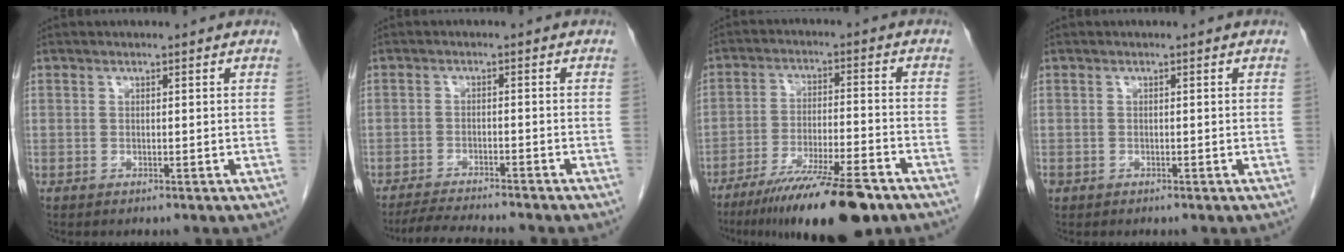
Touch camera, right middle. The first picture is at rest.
{"total": 7.2, "force": [-6.7, 0.0, 2.7], "torque": [-0.042, -0.016, -0.108]}
{"total": 15.8, "force": [-11.5, 1.9, 10.7], "torque": [-0.162, -0.032, -0.191]}
{"total": 0.9, "force": [-0.4, 0.8, 0.3], "torque": [-0.011, 0.003, -0.006]}